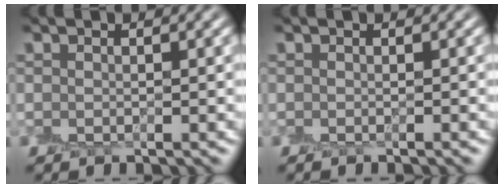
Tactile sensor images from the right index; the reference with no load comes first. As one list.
[{"total": 0.8, "force": [-0.3, -0.6, -0.3], "torque": [0.007, -0.003, -0.006]}]